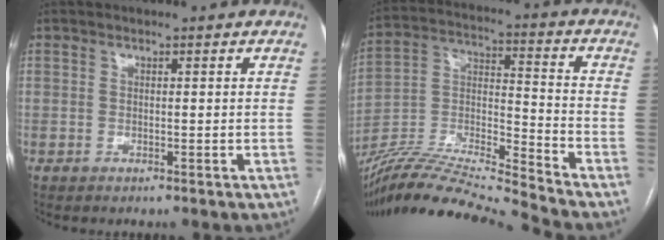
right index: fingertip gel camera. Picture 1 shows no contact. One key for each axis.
{"total": 18.9, "fx": -17.5, "fy": -1.8, "fz": 7.0, "tx": -0.142, "ty": 0.003, "tz": -0.318}